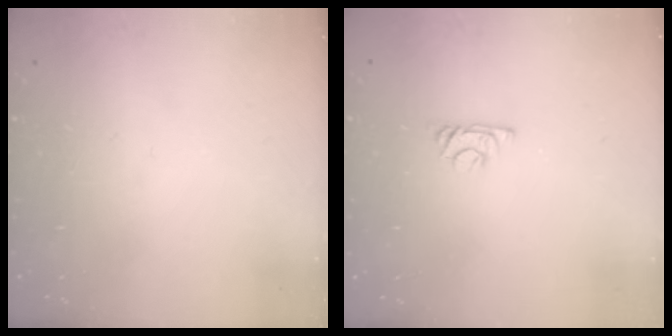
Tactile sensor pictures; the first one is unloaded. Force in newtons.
{"total": 4.3, "press": 4.3, "slide": 0.7}